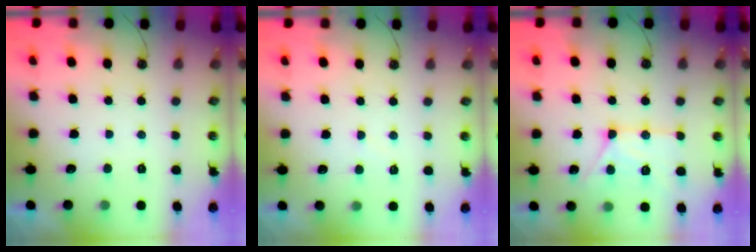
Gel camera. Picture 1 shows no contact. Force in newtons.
{"total": 2.5, "press": 2.5, "slide": 0.3}
{"total": 14.0, "press": 14.0, "slide": 1.2}